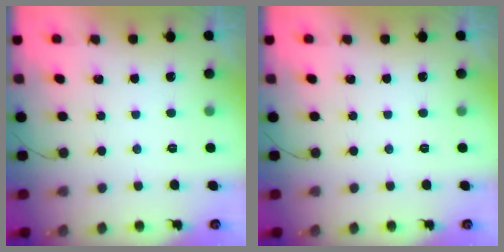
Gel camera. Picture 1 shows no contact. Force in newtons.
{"total": 0.0}